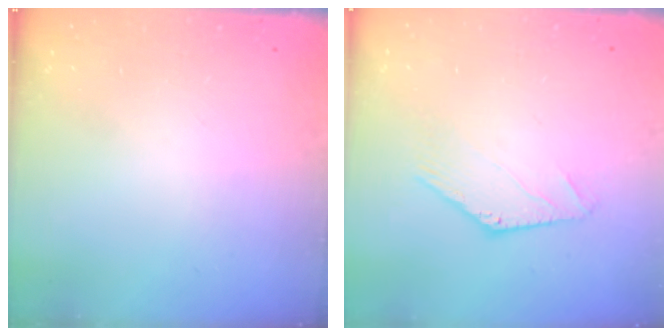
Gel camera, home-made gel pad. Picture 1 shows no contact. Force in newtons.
{"total": 0.0}